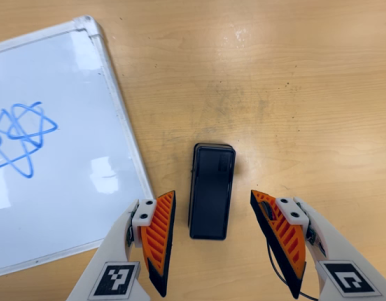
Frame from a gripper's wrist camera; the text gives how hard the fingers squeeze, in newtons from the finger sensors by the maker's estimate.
{"total": 0.0}